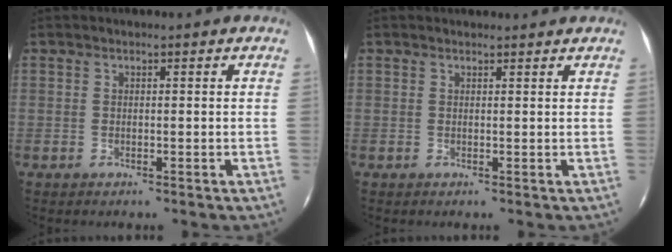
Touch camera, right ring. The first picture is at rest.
{"total": 2.8, "force": [2.6, 0.5, 0.7], "torque": [-0.019, 0.009, 0.029]}